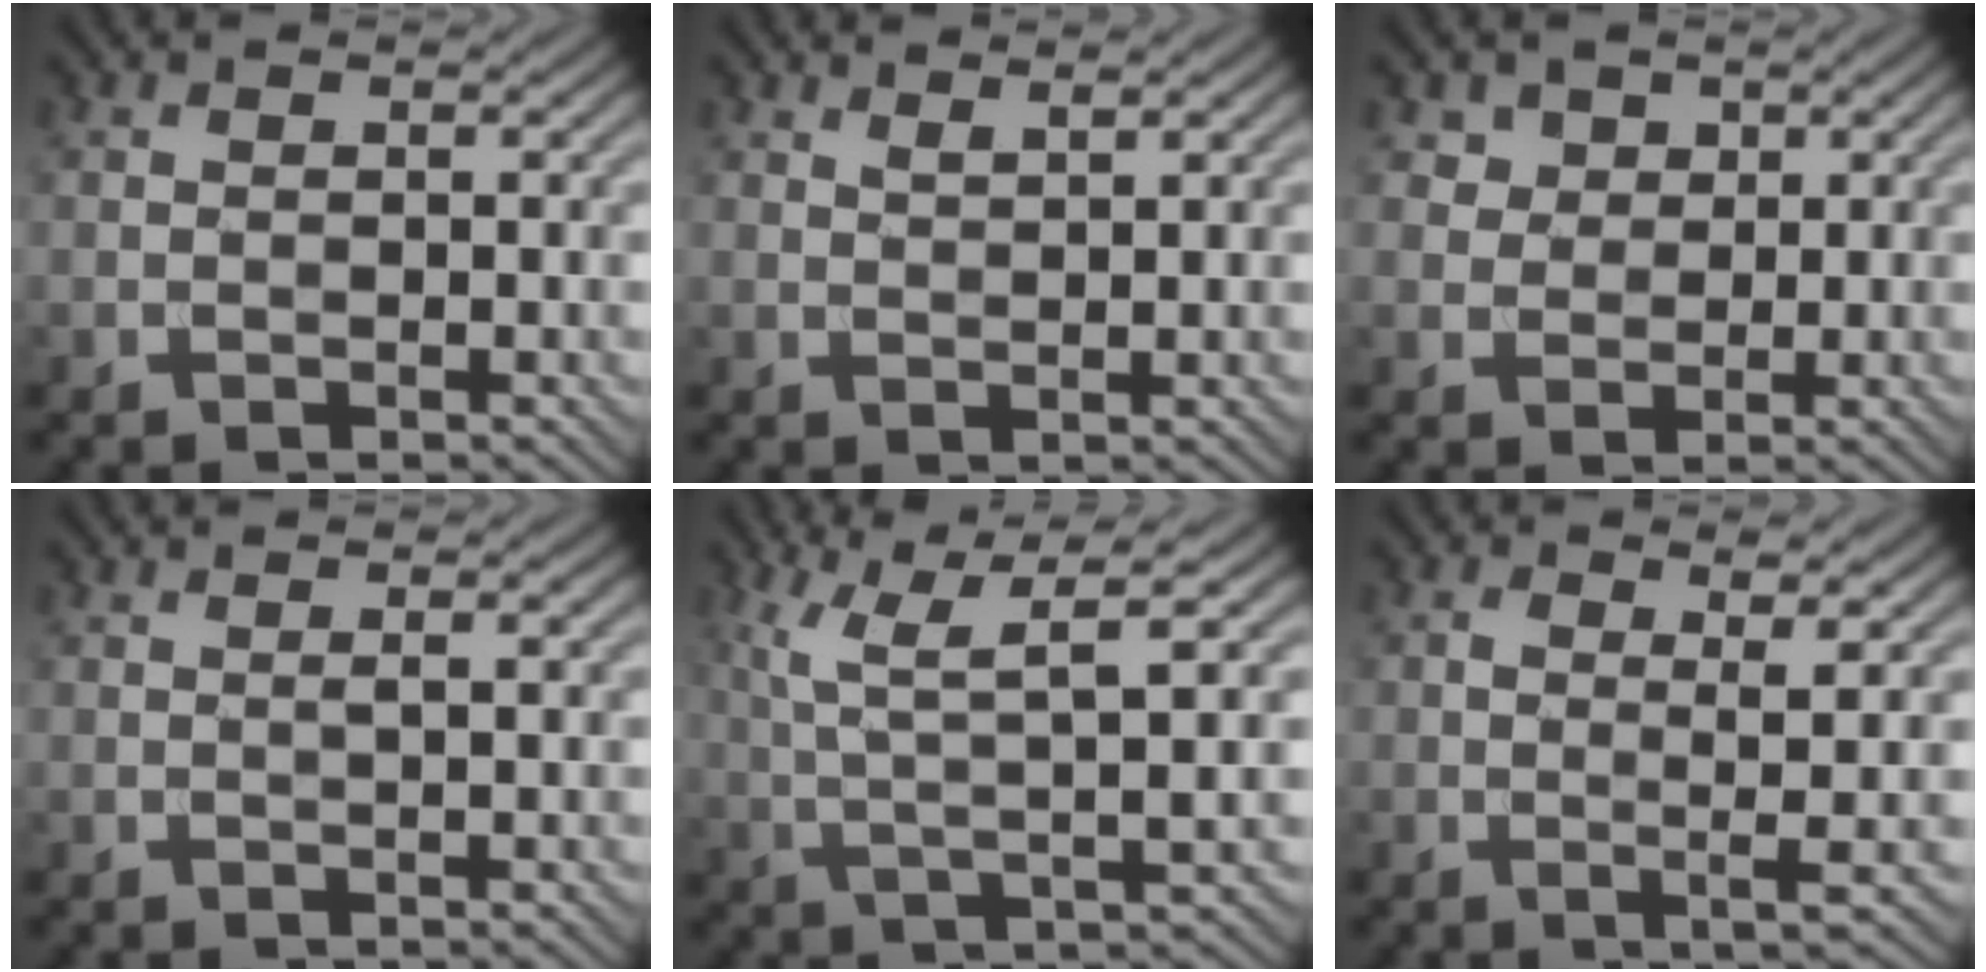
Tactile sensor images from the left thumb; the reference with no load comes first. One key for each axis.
{"total": 1.5, "fx": 1.3, "fy": 0.1, "fz": 0.7, "tx": -0.020, "ty": 0.003, "tz": 0.027}
{"total": 3.3, "fx": 2.0, "fy": 2.5, "fz": 0.9, "tx": -0.034, "ty": -0.016, "tz": 0.050}
{"total": 0.9, "fx": 0.2, "fy": -0.1, "fz": 0.8, "tx": -0.020, "ty": 0.005, "tz": 0.001}
{"total": 7.6, "fx": 2.5, "fy": 1.5, "fz": 7.0, "tx": -0.146, "ty": 0.014, "tz": 0.051}
{"total": 3.9, "fx": 0.4, "fy": 0.4, "fz": 3.9, "tx": -0.074, "ty": 0.005, "tz": 0.002}